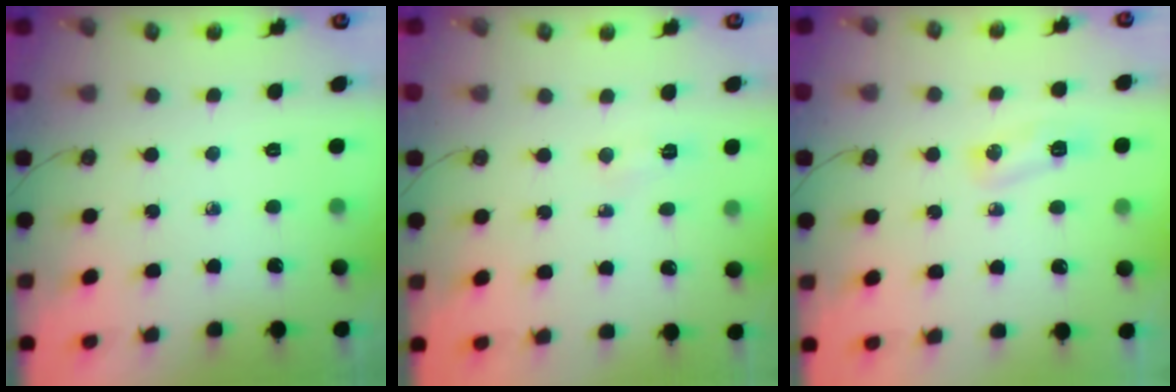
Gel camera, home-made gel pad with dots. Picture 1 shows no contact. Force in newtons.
{"total": 2.9, "press": 2.9, "slide": 0.3}
{"total": 4.6, "press": 4.6, "slide": 0.7}